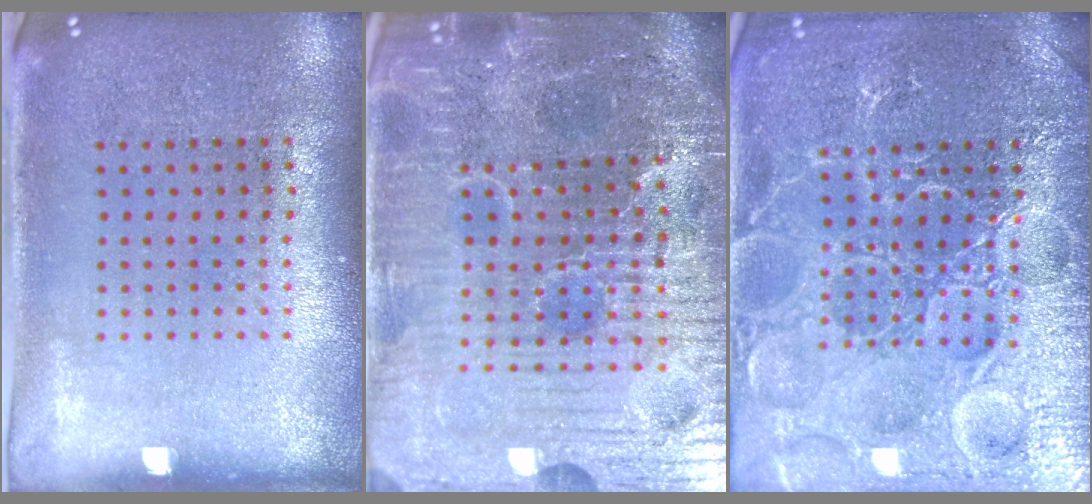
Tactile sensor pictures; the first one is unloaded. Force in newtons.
{"total": 7.4, "press": 6.6, "slide": 3.3}
{"total": 7.5, "press": 7.4, "slide": 1.0}